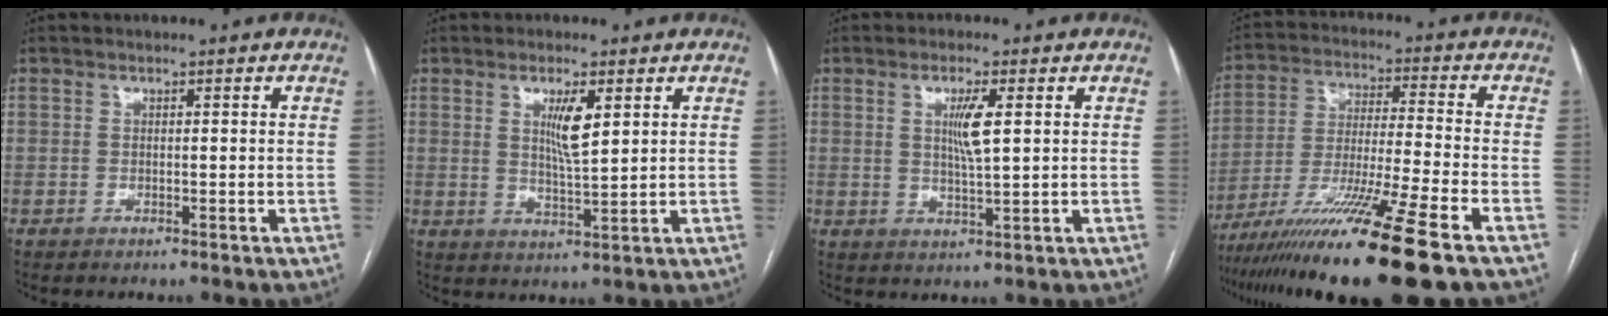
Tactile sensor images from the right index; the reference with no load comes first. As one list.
[{"total": 5.1, "force": [1.9, 0.5, 4.7], "torque": [-0.087, -0.009, 0.037]}, {"total": 4.9, "force": [1.2, 0.3, 4.7], "torque": [-0.088, -0.004, 0.024]}, {"total": 18.9, "force": [-12.7, -1.0, 14.0], "torque": [-0.242, -0.046, -0.223]}]